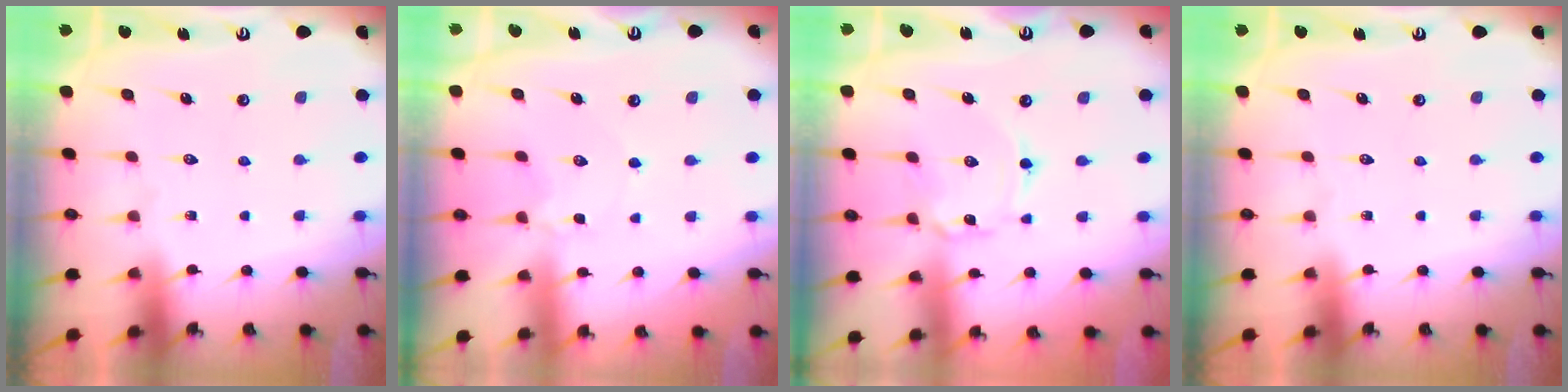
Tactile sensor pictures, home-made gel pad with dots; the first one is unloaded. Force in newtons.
{"total": 2.2, "press": 2.1, "slide": 0.3}
{"total": 2.4, "press": 2.4, "slide": 0.1}
{"total": 0.0}